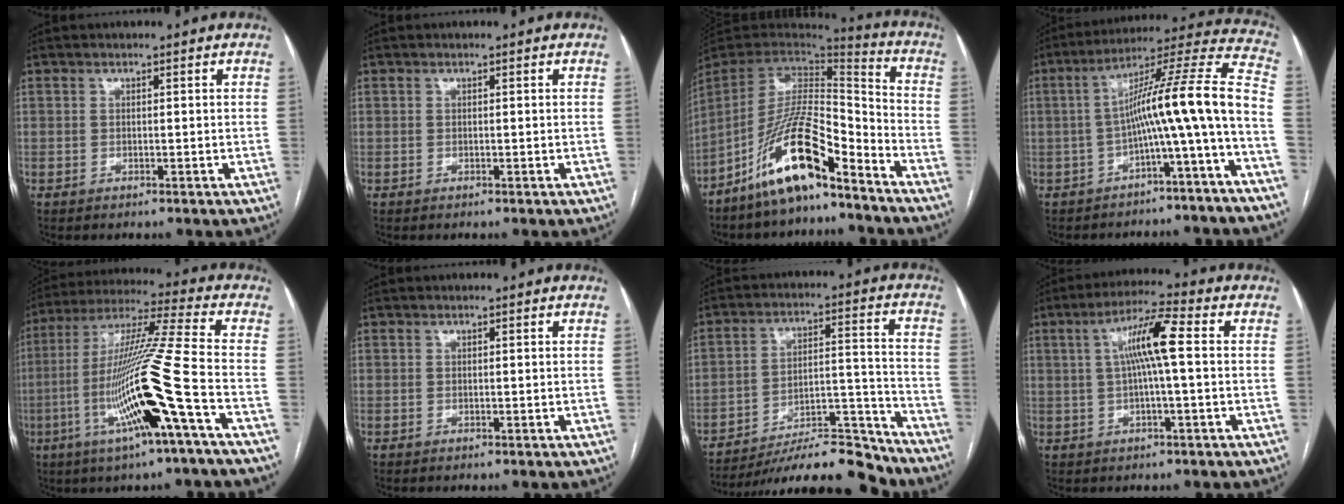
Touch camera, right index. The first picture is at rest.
{"total": 0.0}
{"total": 15.3, "force": [-10.4, 3.1, 10.8], "torque": [-0.204, 0.011, -0.188]}
{"total": 14.6, "force": [-4.4, -1.2, 13.9], "torque": [-0.198, 0.042, -0.072]}
{"total": 18.2, "force": [-5.7, -1.5, 17.2], "torque": [-0.340, -0.010, -0.112]}
{"total": 0.0}
{"total": 18.6, "force": [-17.0, 2.9, 6.8], "torque": [-0.085, 0.031, -0.265]}
{"total": 8.0, "force": [0.9, 0.3, 7.9], "torque": [-0.145, 0.018, 0.015]}